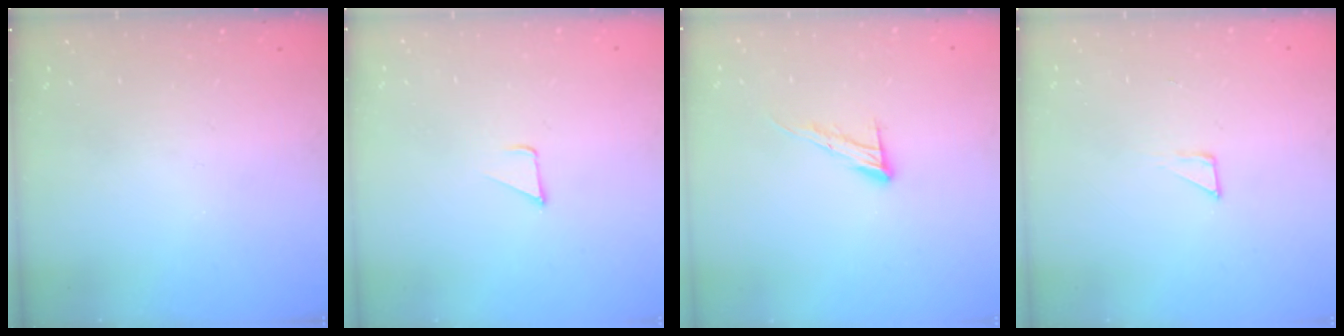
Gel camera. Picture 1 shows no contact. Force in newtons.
{"total": 1.8, "press": 1.7, "slide": 0.1}
{"total": 9.1, "press": 9.1, "slide": 0.6}
{"total": 3.3, "press": 3.3, "slide": 0.3}